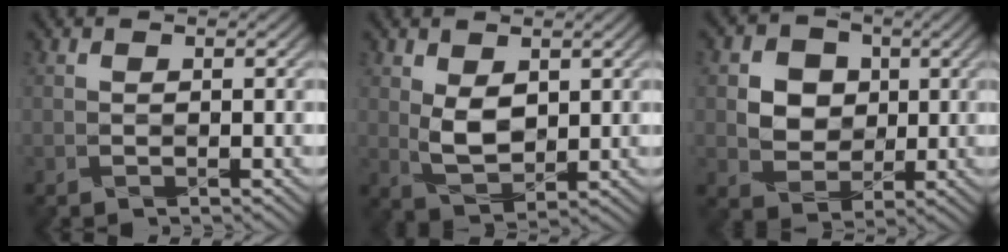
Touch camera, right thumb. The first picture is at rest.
{"total": 4.2, "force": [1.2, 2.6, 3.2], "torque": [-0.074, -0.009, 0.033]}
{"total": 5.4, "force": [1.1, 4.8, 2.3], "torque": [-0.061, -0.001, 0.012]}